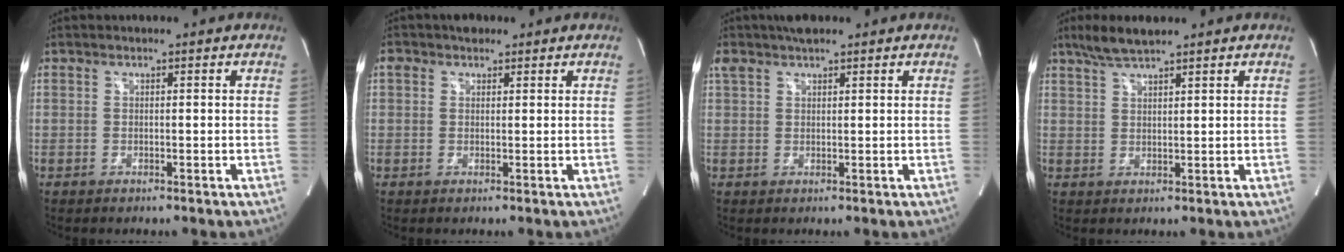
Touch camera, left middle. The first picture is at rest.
{"total": 2.7, "force": [1.8, 1.7, 1.1], "torque": [-0.025, 0.018, 0.029]}
{"total": 4.2, "force": [3.3, 1.1, 2.3], "torque": [-0.056, 0.024, 0.062]}
{"total": 4.9, "force": [3.9, 0.5, 2.8], "torque": [-0.067, 0.012, 0.078]}